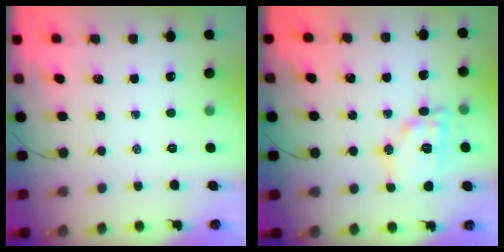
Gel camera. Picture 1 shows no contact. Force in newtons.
{"total": 13.4, "press": 13.4, "slide": 0.9}